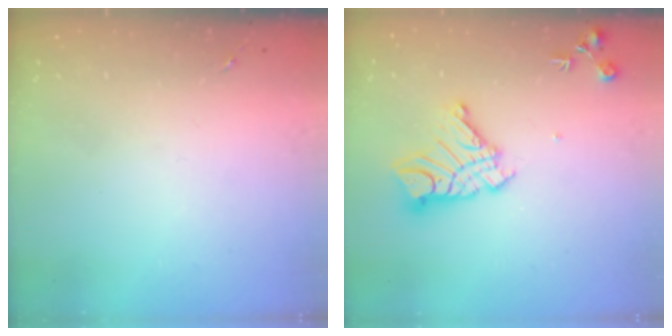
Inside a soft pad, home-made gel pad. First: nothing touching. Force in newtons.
{"total": 14.2, "press": 14.2, "slide": 1.3}